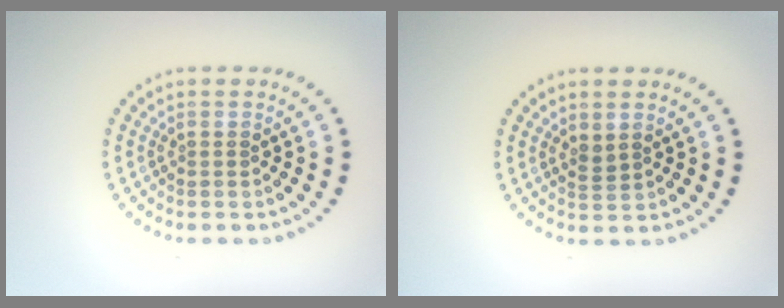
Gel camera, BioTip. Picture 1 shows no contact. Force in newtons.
{"total": 0.9, "press": 0.7, "slide": 0.6}